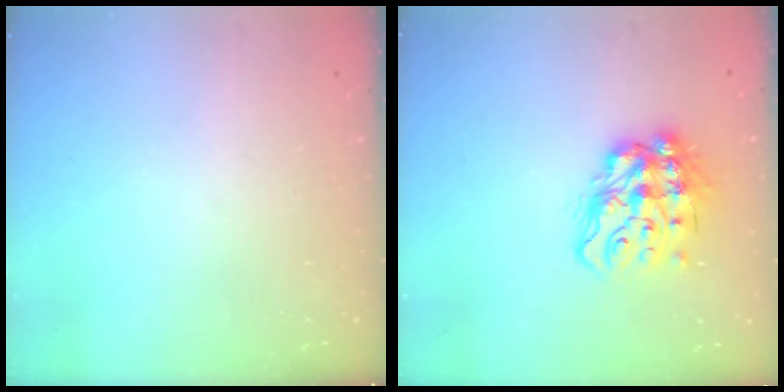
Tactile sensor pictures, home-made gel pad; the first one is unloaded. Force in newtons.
{"total": 14.4, "press": 14.3, "slide": 1.5}